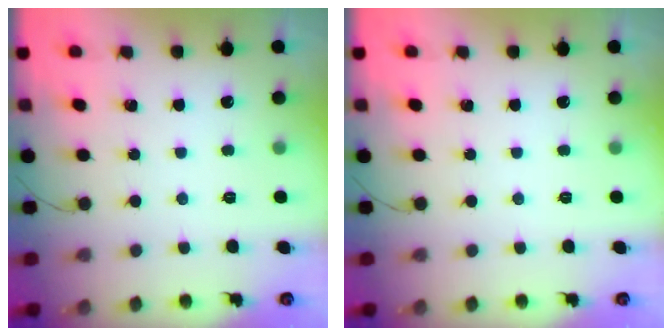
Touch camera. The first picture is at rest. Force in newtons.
{"total": 0.0}